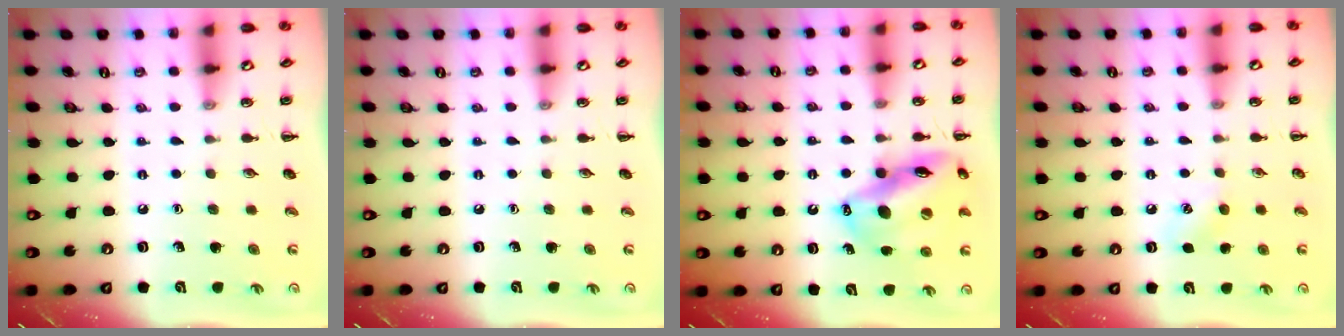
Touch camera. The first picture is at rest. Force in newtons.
{"total": 0.0}
{"total": 16.4, "press": 15.8, "slide": 4.6}
{"total": 3.8, "press": 3.6, "slide": 1.0}